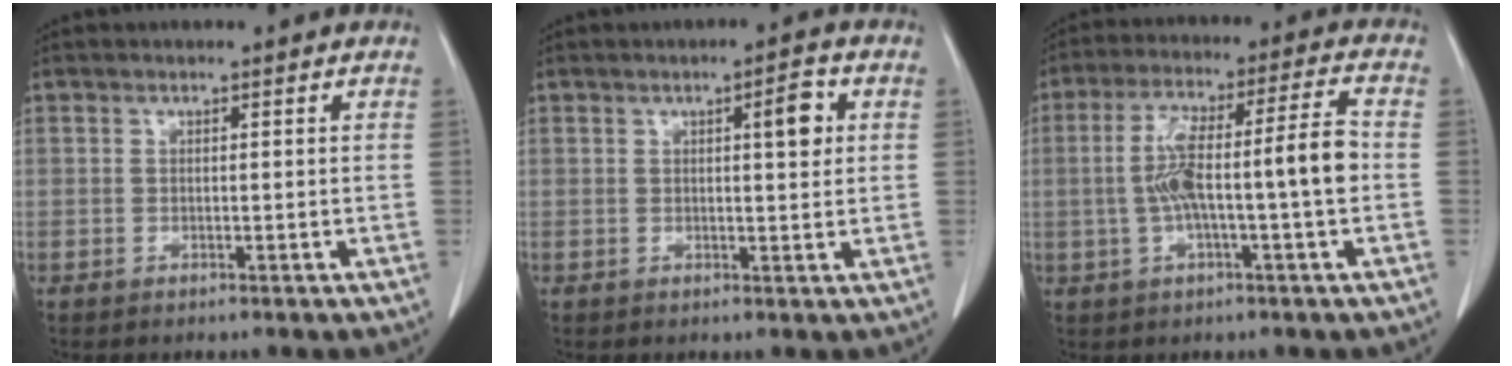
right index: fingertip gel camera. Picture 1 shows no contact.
{"total": 4.1, "force": [1.3, 0.9, 3.8], "torque": [-0.055, 0.003, 0.018]}
{"total": 11.7, "force": [-1.1, 0.9, 11.6], "torque": [-0.209, 0.028, -0.019]}